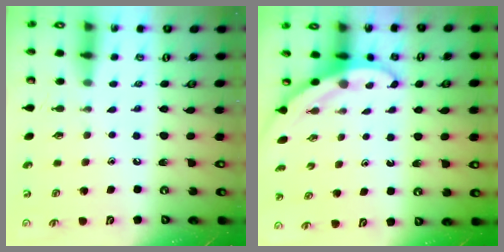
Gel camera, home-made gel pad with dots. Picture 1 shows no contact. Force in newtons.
{"total": 3.3, "press": 3.3, "slide": 0.2}